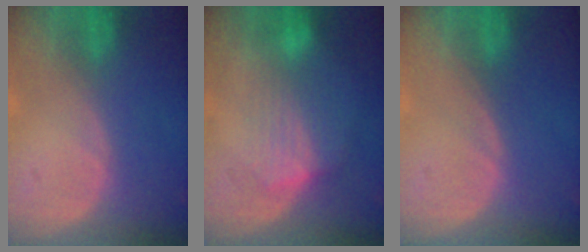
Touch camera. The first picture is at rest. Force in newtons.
{"total": 7.2, "press": 6.5, "slide": 3.0}
{"total": 0.0}